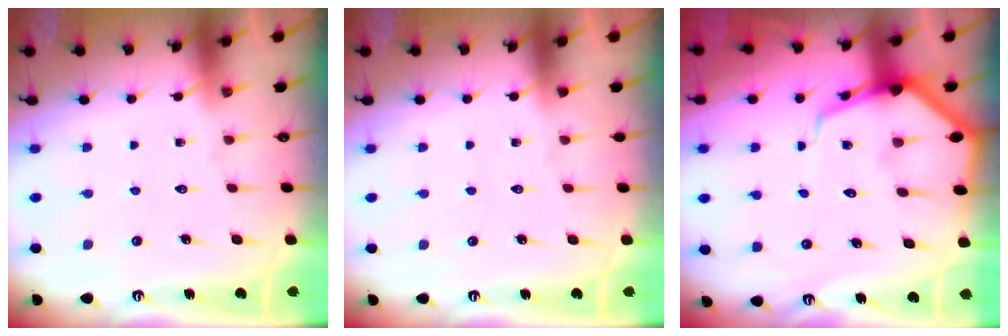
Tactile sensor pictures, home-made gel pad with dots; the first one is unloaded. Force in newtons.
{"total": 0.0}
{"total": 8.1, "press": 8.1, "slide": 0.9}